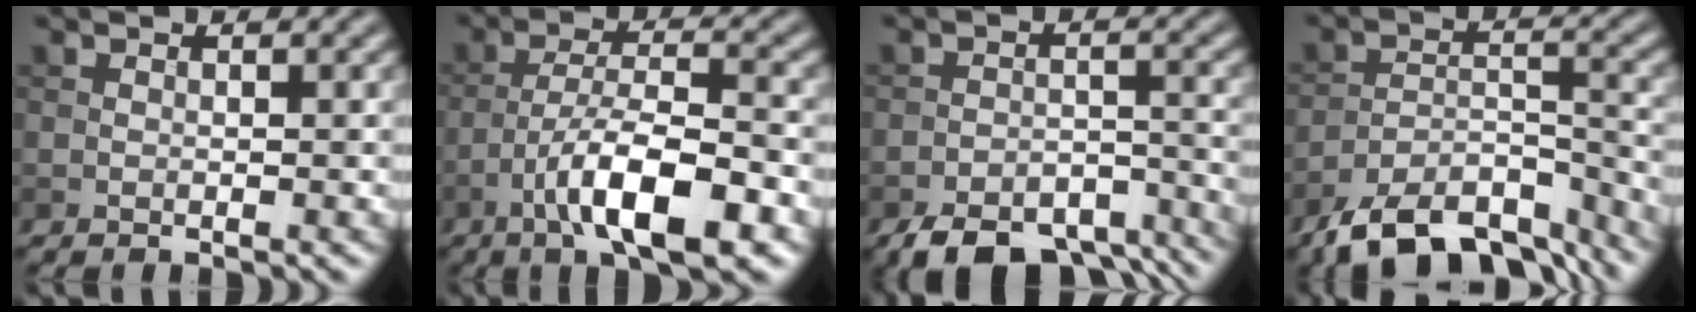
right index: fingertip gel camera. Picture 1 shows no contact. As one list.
[{"total": 8.5, "force": [-4.3, 2.3, 6.9], "torque": [-0.115, 0.010, -0.076]}, {"total": 8.8, "force": [-6.9, 3.6, 4.1], "torque": [-0.057, -0.015, -0.105]}, {"total": 10.7, "force": [-8.6, 4.0, 5.0], "torque": [-0.085, -0.004, -0.141]}]